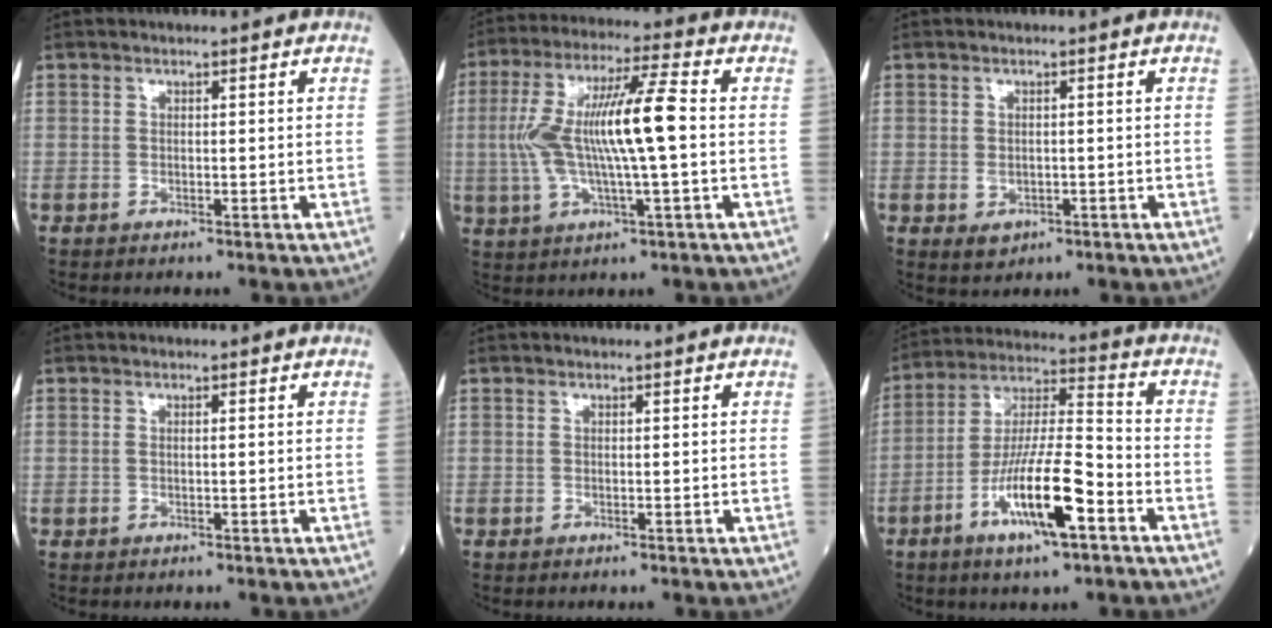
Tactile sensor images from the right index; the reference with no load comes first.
{"total": 13.3, "force": [0.2, 1.3, 13.3], "torque": [-0.265, 0.016, 0.000]}
{"total": 1.9, "force": [-0.9, 1.1, 1.3], "torque": [-0.022, -0.001, -0.007]}
{"total": 0.5, "force": [0.0, 0.1, 0.5], "torque": [-0.016, 0.001, 0.003]}
{"total": 0.0}
{"total": 14.9, "force": [-6.7, 2.1, 13.2], "torque": [-0.251, -0.006, -0.119]}